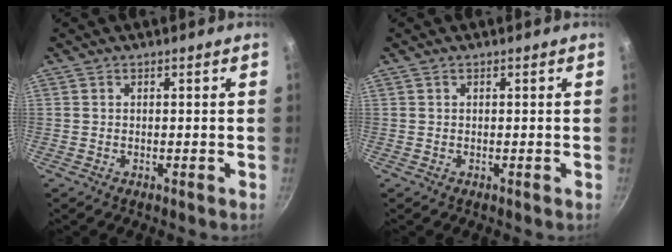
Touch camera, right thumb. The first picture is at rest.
{"total": 0.0}